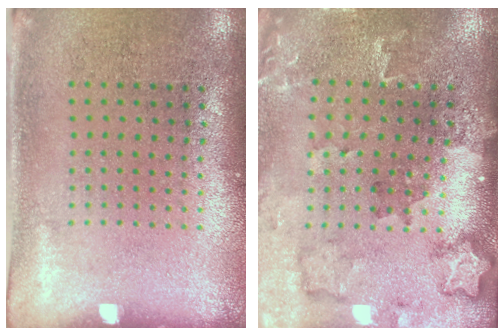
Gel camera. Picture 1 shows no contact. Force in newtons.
{"total": 1.8, "press": 1.7, "slide": 0.4}